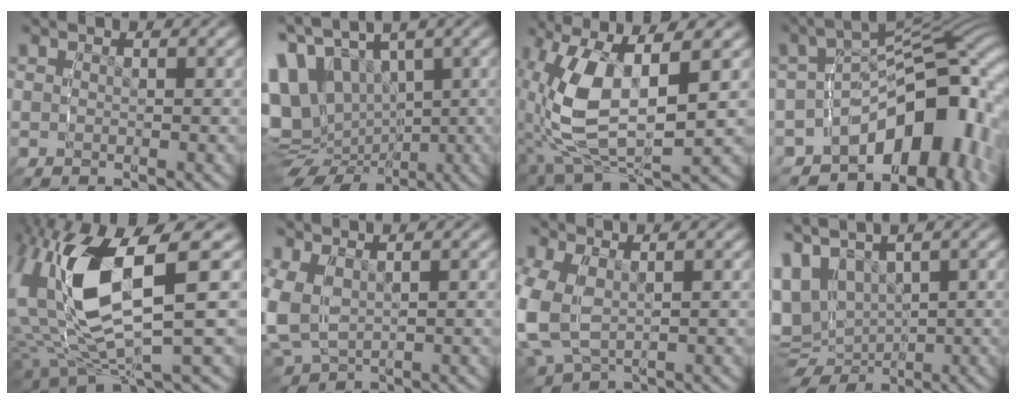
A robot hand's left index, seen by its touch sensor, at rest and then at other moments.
{"total": 13.8, "force": [-0.6, 11.8, 7.1], "torque": [-0.181, -0.044, -0.004]}
{"total": 10.8, "force": [-0.7, 6.3, 8.7], "torque": [-0.208, -0.036, 0.007]}
{"total": 14.3, "force": [-6.2, 8.3, 9.9], "torque": [-0.152, -0.019, -0.092]}
{"total": 13.0, "force": [-0.4, 7.6, 10.6], "torque": [-0.247, -0.028, 0.004]}
{"total": 7.3, "force": [-0.8, 6.4, 3.5], "torque": [-0.132, -0.036, -0.006]}
{"total": 6.6, "force": [-0.8, 5.3, 3.8], "torque": [-0.126, -0.025, -0.004]}
{"total": 9.7, "force": [-1.3, 8.5, 4.5], "torque": [-0.143, -0.055, -0.010]}